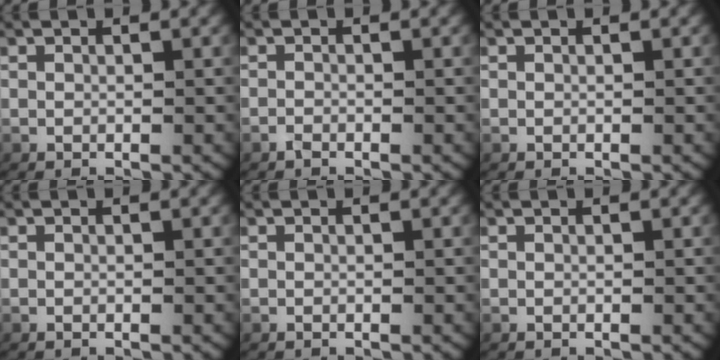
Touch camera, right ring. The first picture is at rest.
{"total": 0.8, "force": [-0.7, 0.0, 0.2], "torque": [-0.009, -0.007, -0.012]}
{"total": 0.0}
{"total": 0.0}
{"total": 0.0}
{"total": 0.0}